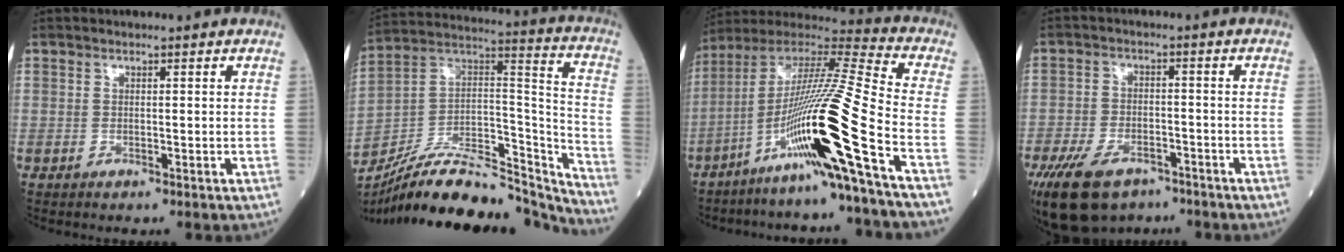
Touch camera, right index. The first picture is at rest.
{"total": 26.1, "force": [-23.7, 5.3, 9.7], "torque": [-0.135, 0.036, -0.370]}
{"total": 21.2, "force": [-9.2, -2.1, 19.0], "torque": [-0.365, -0.022, -0.178]}
{"total": 13.6, "force": [-9.1, 7.1, 7.2], "torque": [-0.165, -0.008, -0.147]}